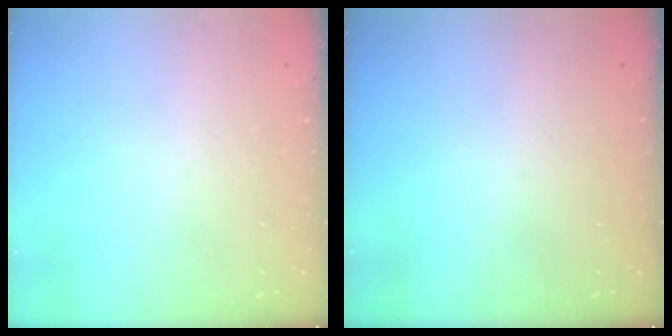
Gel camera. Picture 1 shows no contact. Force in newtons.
{"total": 0.0}